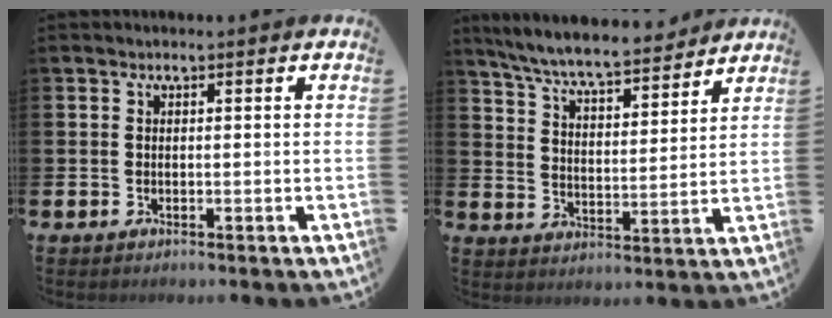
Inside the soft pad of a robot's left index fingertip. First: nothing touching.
{"total": 7.6, "force": [7.2, 0.8, 2.5], "torque": [-0.078, -0.047, 0.124]}